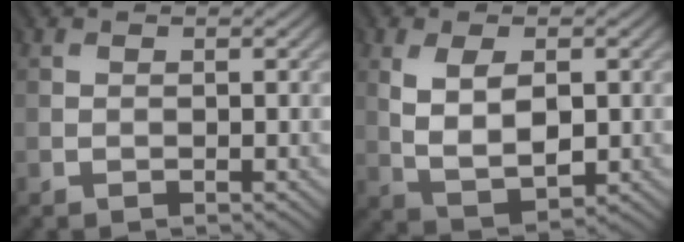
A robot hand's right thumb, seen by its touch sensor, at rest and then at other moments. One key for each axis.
{"total": 5.8, "fx": 1.1, "fy": 3.1, "fz": 4.8, "tx": -0.094, "ty": -0.003, "tz": 0.025}